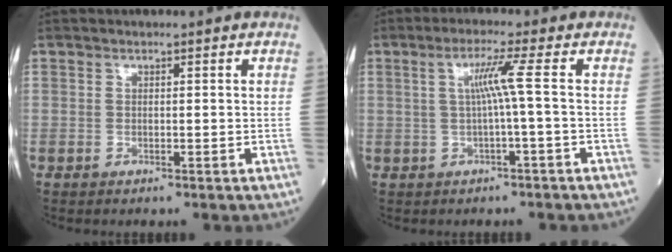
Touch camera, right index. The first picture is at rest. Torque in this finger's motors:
{"motor_torque": [0.35, -0.16, 0.35, 0.10]}